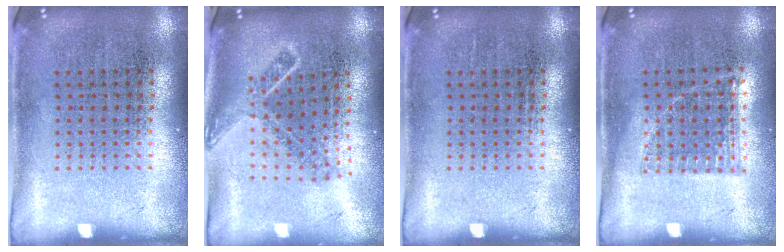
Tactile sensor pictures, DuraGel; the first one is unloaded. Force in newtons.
{"total": 1.7, "press": 1.3, "slide": 1.2}
{"total": 0.0}
{"total": 0.8, "press": 0.8, "slide": 0.2}